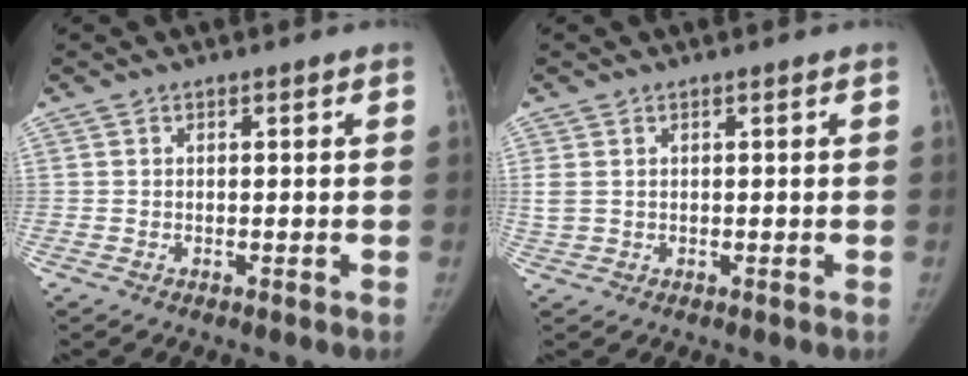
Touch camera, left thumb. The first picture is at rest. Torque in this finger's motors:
{"motor_torque": [0.22, -0.03, 0.53, 0.41, -0.01]}